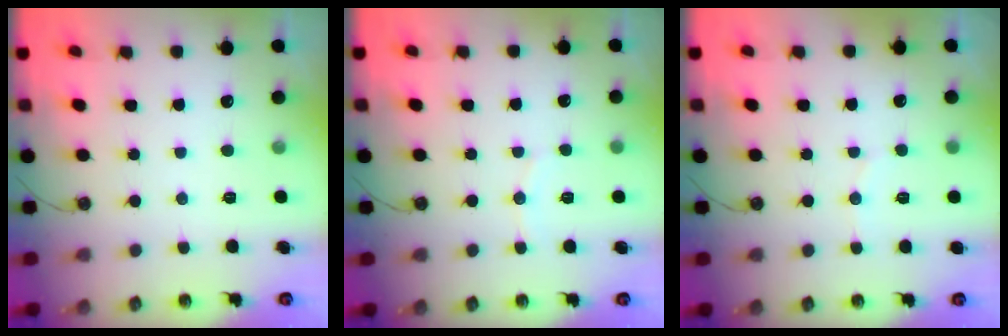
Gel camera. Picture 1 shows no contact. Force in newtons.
{"total": 5.2, "press": 5.2, "slide": 0.5}
{"total": 5.1, "press": 4.8, "slide": 1.8}